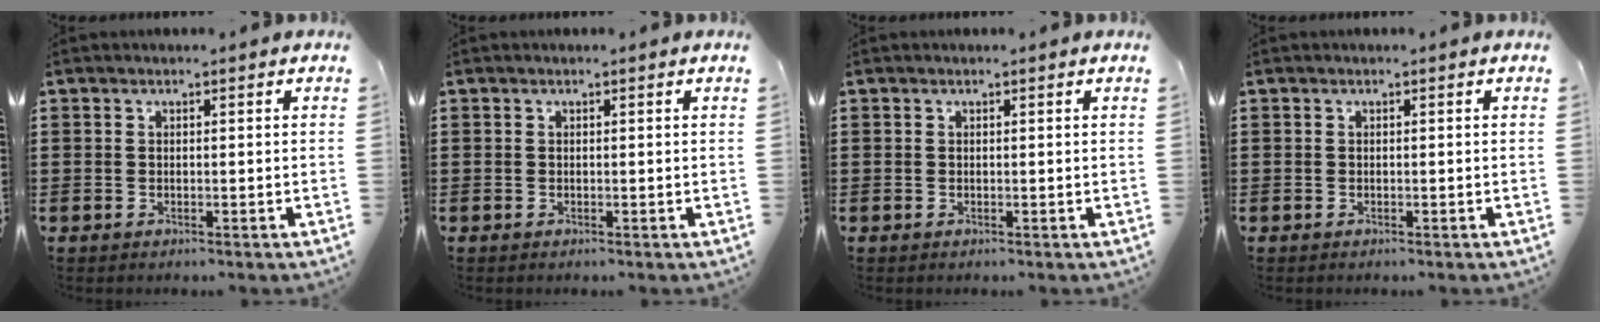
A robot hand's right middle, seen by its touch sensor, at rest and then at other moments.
{"total": 0.0}
{"total": 0.0}
{"total": 0.0}